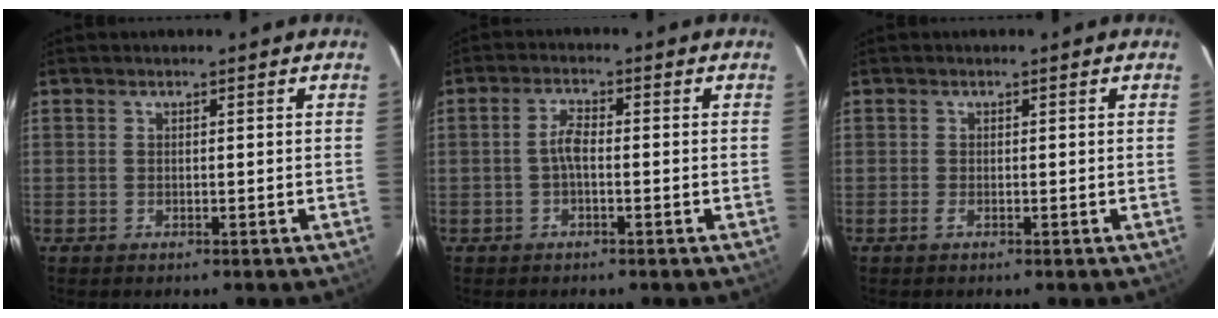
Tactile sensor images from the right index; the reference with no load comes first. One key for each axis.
{"total": 2.7, "fx": -0.7, "fy": 0.9, "fz": 2.4, "tx": -0.053, "ty": 0.009, "tz": -0.015}
{"total": 0.5, "fx": -0.3, "fy": 0.1, "fz": 0.5, "tx": -0.009, "ty": 0.000, "tz": -0.007}